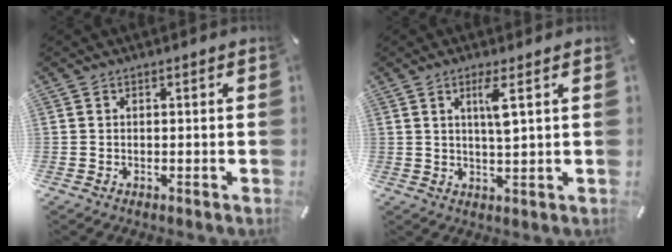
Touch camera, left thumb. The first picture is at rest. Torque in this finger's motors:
{"motor_torque": [1.13, 0.61, 0.44, -0.72, 0.01]}